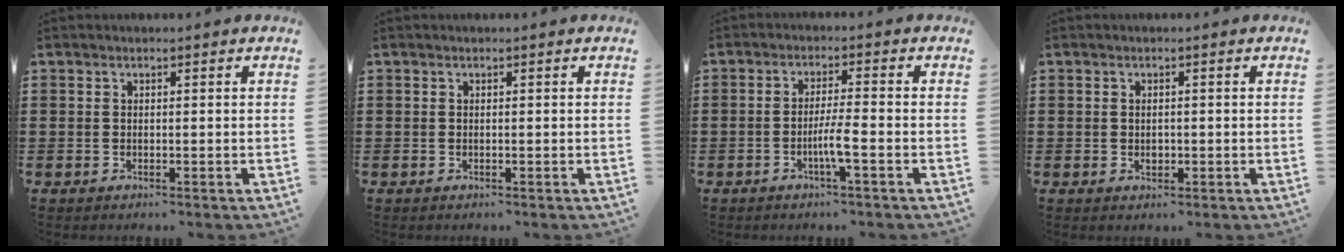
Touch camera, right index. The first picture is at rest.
{"total": 0.0}
{"total": 4.1, "force": [-1.6, -0.1, 3.8], "torque": [-0.074, -0.008, -0.034]}
{"total": 1.2, "force": [-0.1, 0.7, 0.9], "torque": [-0.019, 0.003, -0.002]}